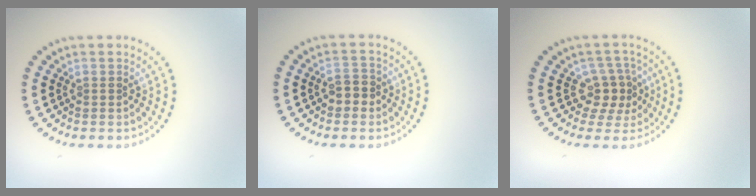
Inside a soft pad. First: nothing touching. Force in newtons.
{"total": 1.8, "press": 1.7, "slide": 0.3}
{"total": 2.7, "press": 2.1, "slide": 1.6}